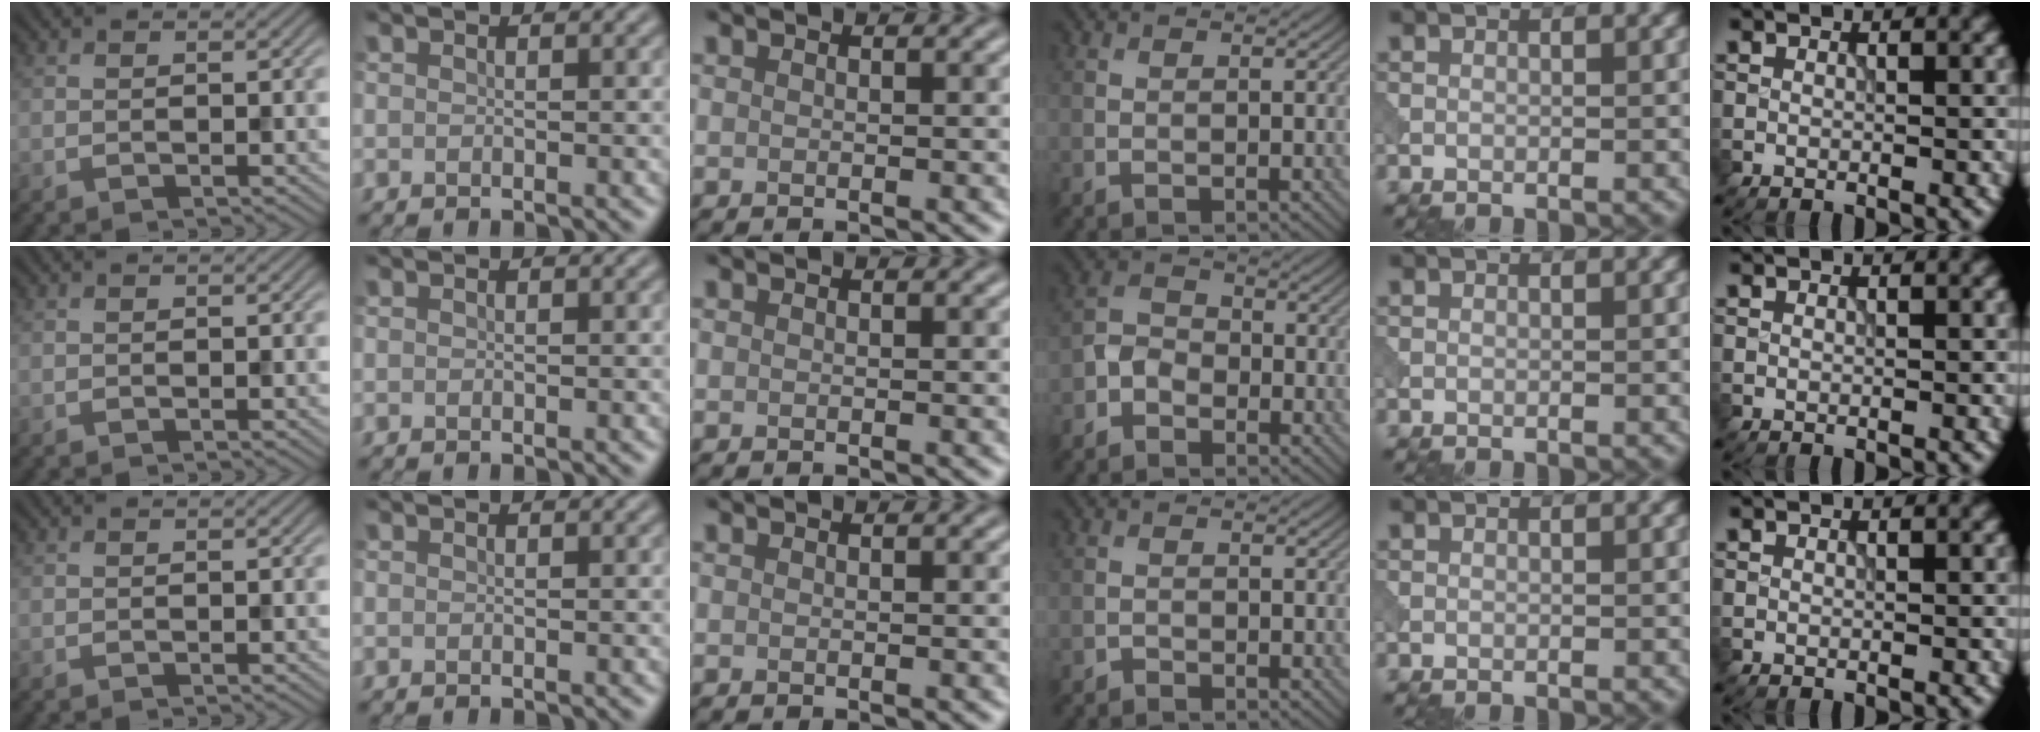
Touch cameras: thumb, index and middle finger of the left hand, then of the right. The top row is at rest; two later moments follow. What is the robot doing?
{"motion": "open", "object": "sandwich press"}